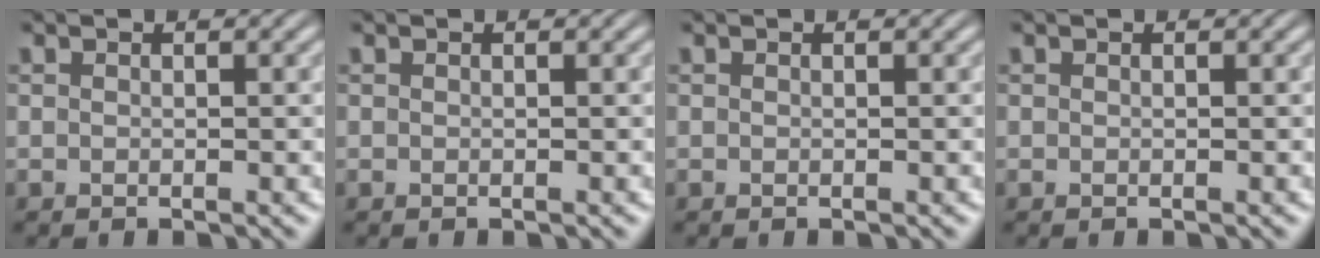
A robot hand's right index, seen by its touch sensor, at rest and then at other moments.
{"total": 0.0}
{"total": 0.0}
{"total": 0.0}